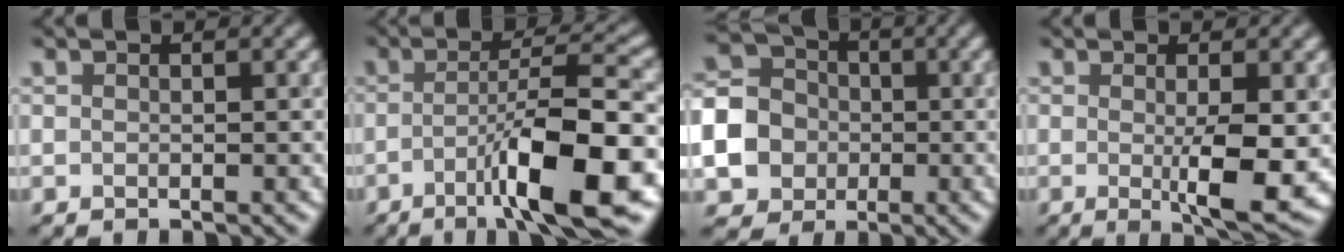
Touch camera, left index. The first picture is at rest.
{"total": 9.8, "force": [-3.7, 1.7, 8.9], "torque": [-0.128, 0.013, -0.067]}
{"total": 10.6, "force": [-2.4, 9.7, 3.6], "torque": [-0.106, -0.020, -0.067]}
{"total": 4.9, "force": [-0.5, 0.8, 4.8], "torque": [-0.076, -0.011, -0.003]}